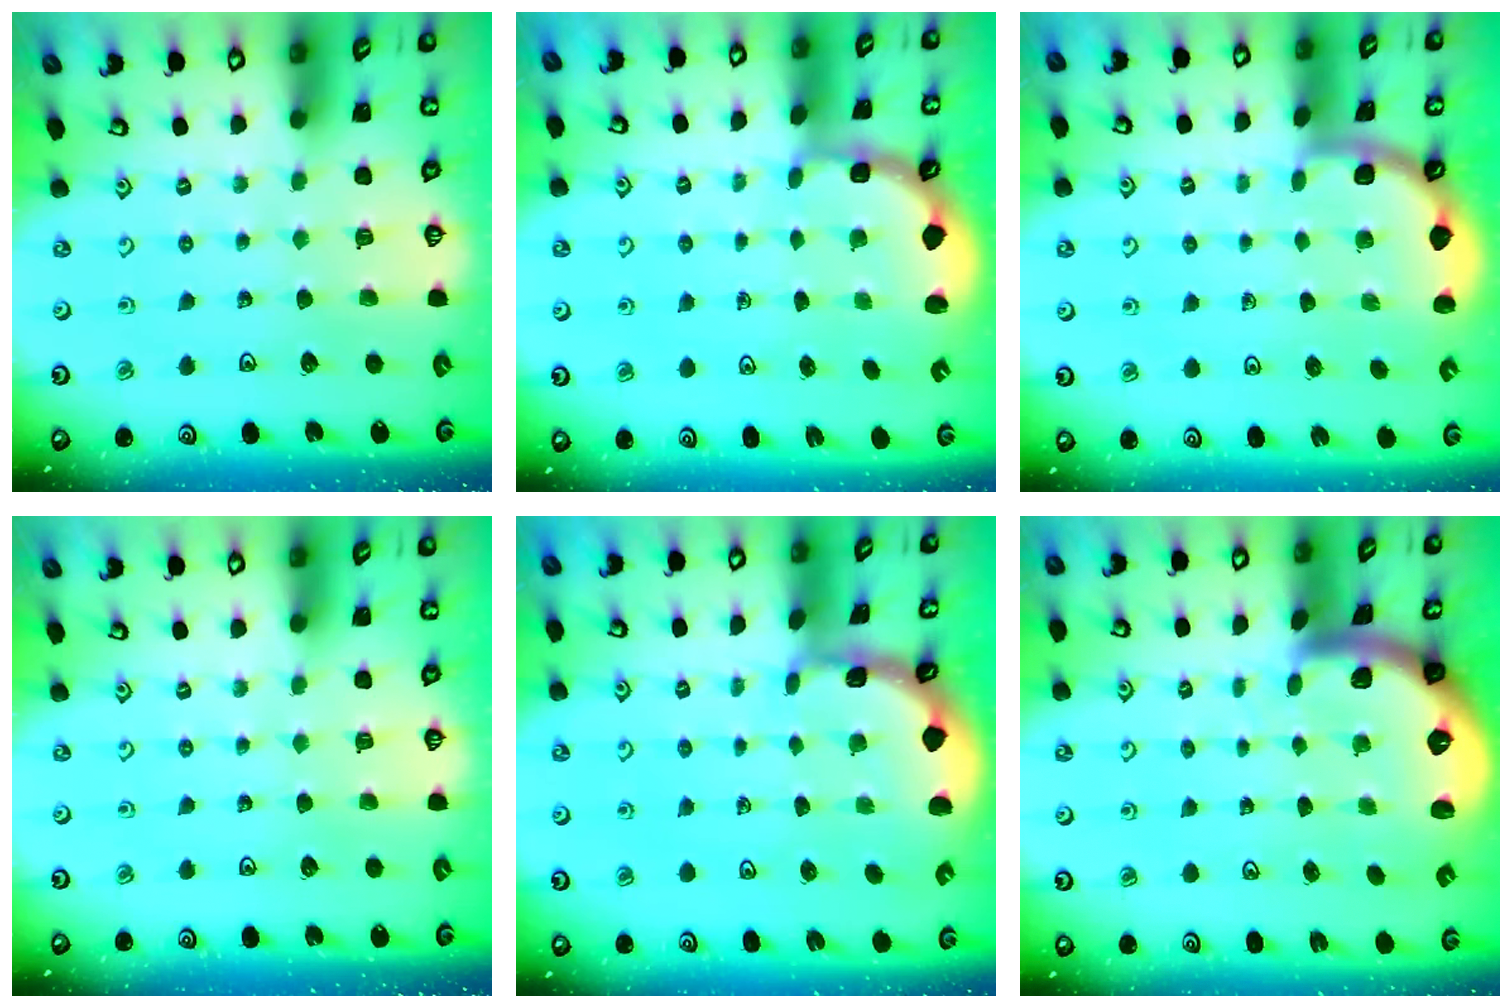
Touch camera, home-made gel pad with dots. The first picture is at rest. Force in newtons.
{"total": 2.7, "press": 2.0, "slide": 1.8}
{"total": 1.8, "press": 1.7, "slide": 0.0}
{"total": 0.0}
{"total": 1.3, "press": 1.3, "slide": 0.1}
{"total": 2.8, "press": 2.7, "slide": 0.6}